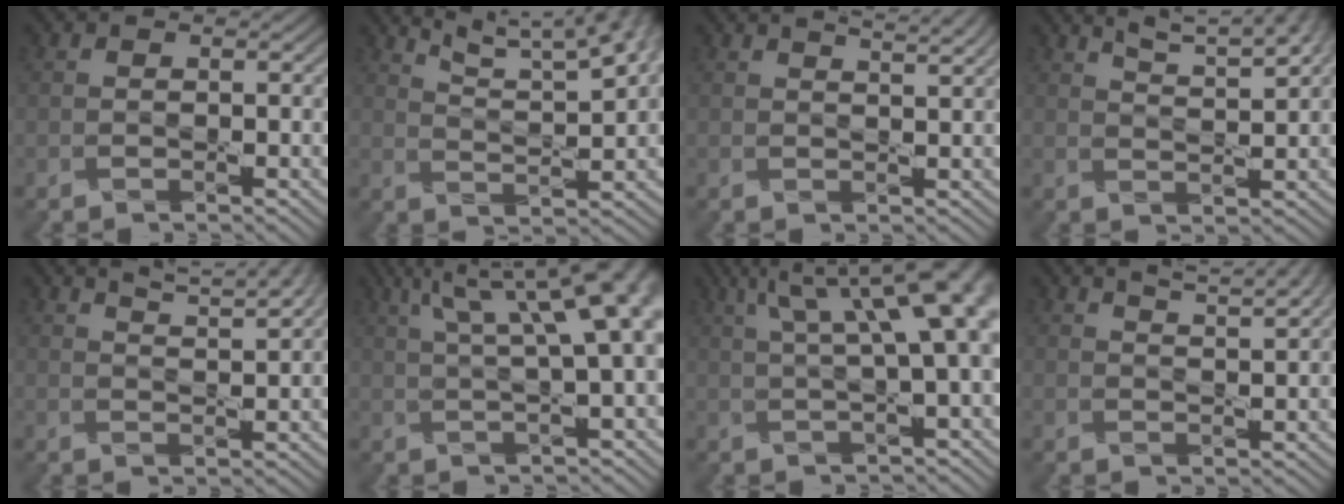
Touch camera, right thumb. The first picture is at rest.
{"total": 10.0, "force": [7.2, 1.9, 6.7], "torque": [-0.104, 0.008, 0.103]}
{"total": 3.4, "force": [2.7, 0.7, 2.0], "torque": [-0.013, 0.007, 0.018]}
{"total": 6.6, "force": [5.0, 1.2, 4.2], "torque": [-0.071, 0.008, 0.072]}
{"total": 5.5, "force": [4.3, 1.0, 3.3], "torque": [-0.052, 0.011, 0.055]}
{"total": 14.3, "force": [5.0, 4.8, 12.5], "torque": [-0.168, 0.055, 0.068]}
{"total": 12.9, "force": [4.3, 4.0, 11.5], "torque": [-0.147, 0.038, 0.064]}
{"total": 5.0, "force": [3.8, 1.0, 3.1], "torque": [-0.045, 0.014, 0.042]}